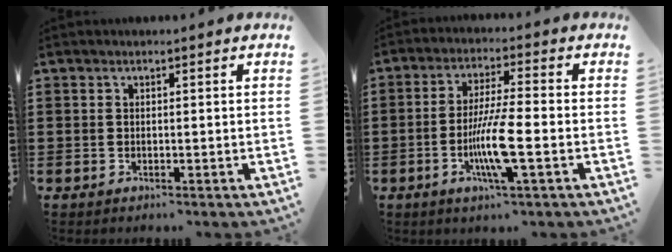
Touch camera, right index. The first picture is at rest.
{"total": 8.7, "force": [-2.6, 1.1, 8.2], "torque": [-0.160, -0.011, -0.050]}